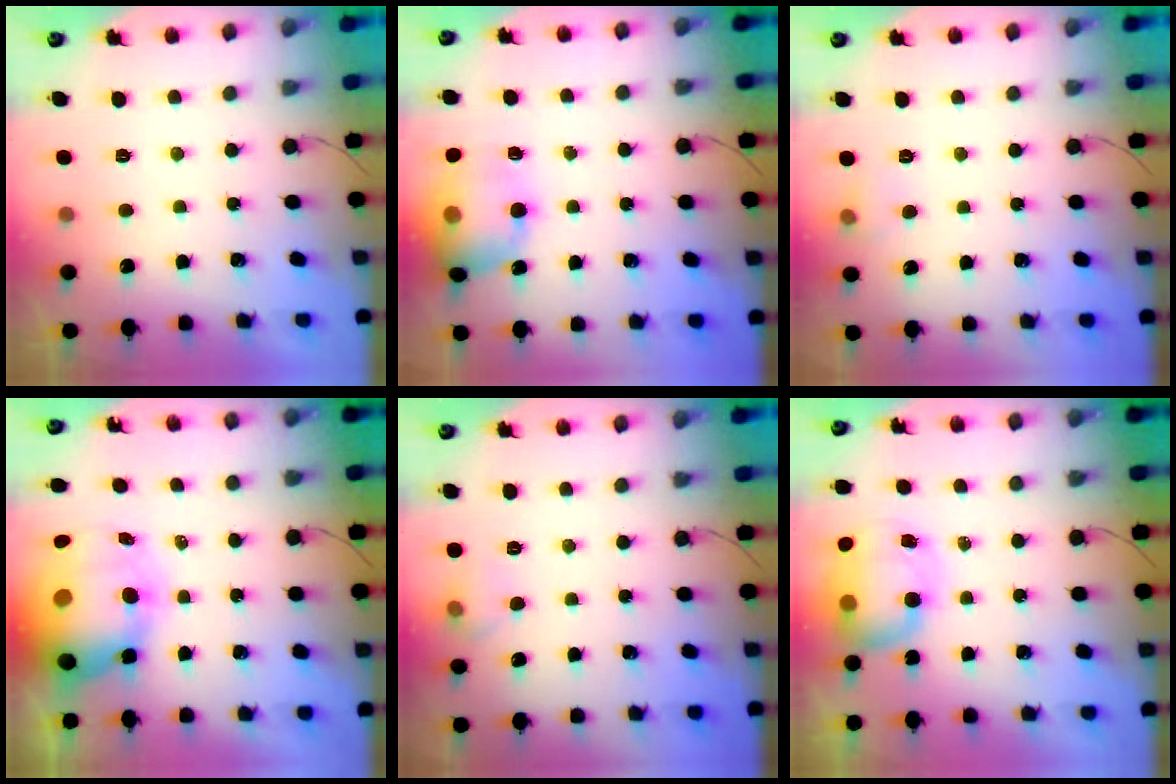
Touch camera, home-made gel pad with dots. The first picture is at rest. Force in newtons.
{"total": 13.8, "press": 13.6, "slide": 2.1}
{"total": 5.0, "press": 3.7, "slide": 3.5}
{"total": 15.8, "press": 15.3, "slide": 3.8}
{"total": 5.1, "press": 4.8, "slide": 1.6}
{"total": 9.1, "press": 8.9, "slide": 1.8}